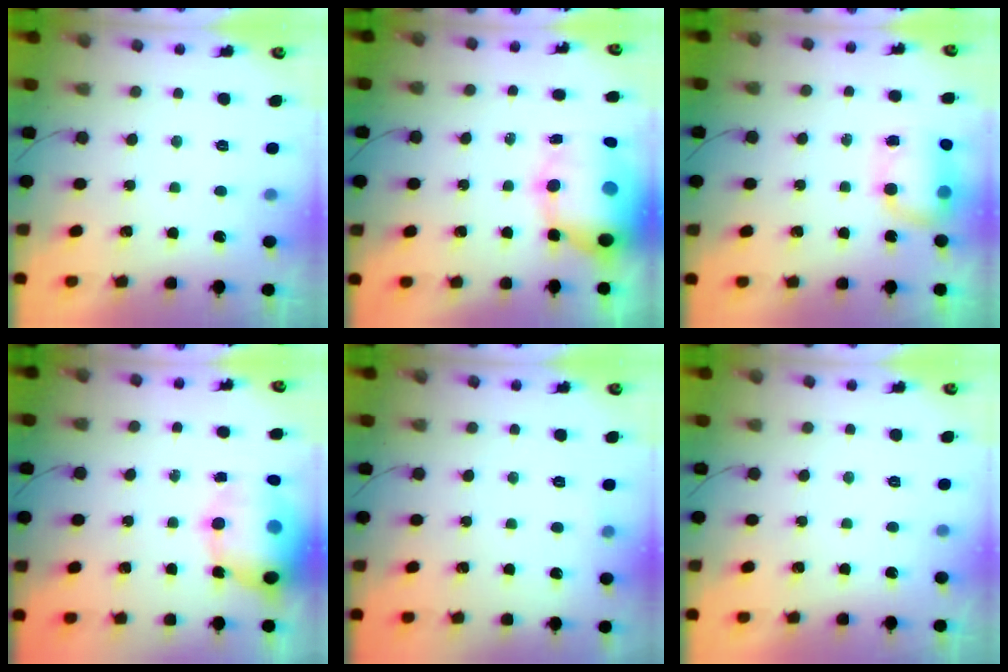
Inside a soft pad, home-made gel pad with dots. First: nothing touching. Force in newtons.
{"total": 14.2, "press": 13.8, "slide": 3.3}
{"total": 7.1, "press": 7.1, "slide": 0.7}
{"total": 15.9, "press": 15.3, "slide": 4.4}
{"total": 3.5, "press": 3.4, "slide": 1.1}
{"total": 0.0}